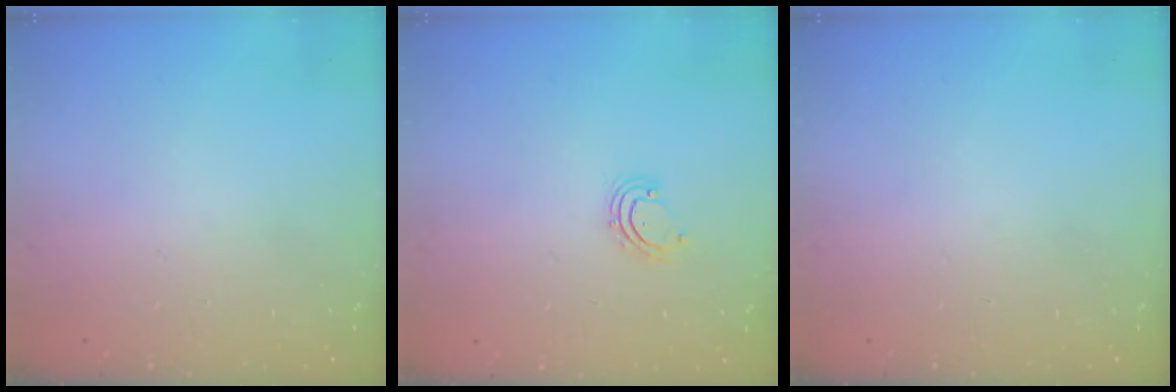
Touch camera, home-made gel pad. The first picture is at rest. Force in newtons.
{"total": 2.9, "press": 2.9, "slide": 0.4}
{"total": 0.0}